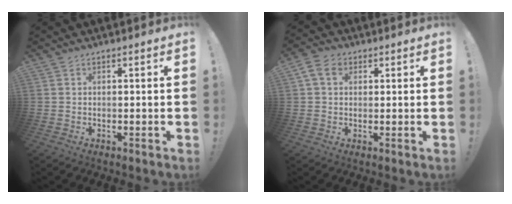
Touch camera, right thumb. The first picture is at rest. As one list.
[{"total": 6.3, "force": [2.4, 4.5, 3.7], "torque": [-0.070, 0.001, 0.045]}]